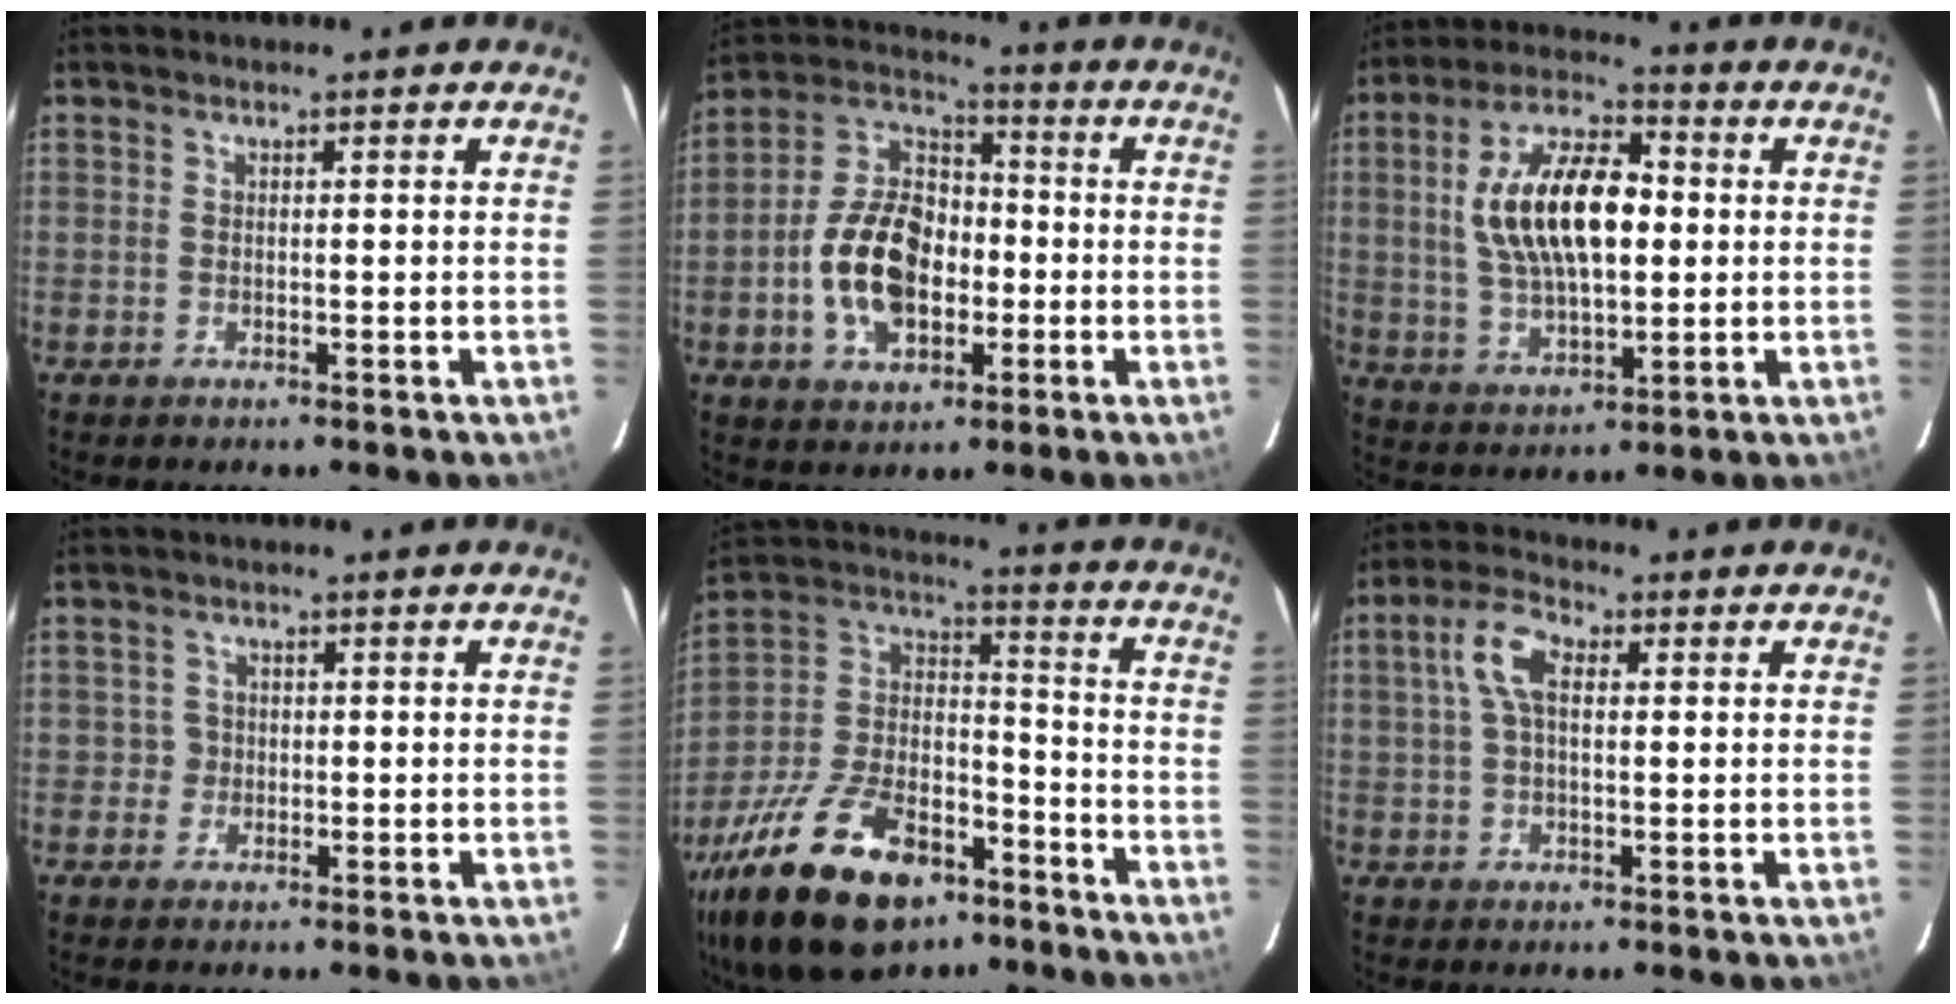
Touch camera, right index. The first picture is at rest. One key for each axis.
{"total": 14.3, "fx": -3.5, "fy": 9.2, "fz": 10.4, "tx": -0.210, "ty": 0.023, "tz": -0.056}
{"total": 16.2, "fx": 1.7, "fy": 7.8, "fz": 14.1, "tx": -0.266, "ty": 0.018, "tz": 0.033}
{"total": 1.8, "fx": -0.4, "fy": 1.7, "fz": -0.4, "tx": 0.013, "ty": 0.011, "tz": -0.005}
{"total": 26.9, "fx": -16.5, "fy": 13.7, "fz": 16.2, "tx": -0.332, "ty": 0.002, "tz": -0.270}
{"total": 6.2, "fx": 1.2, "fy": 3.2, "fz": 5.2, "tx": -0.104, "ty": 0.019, "tz": 0.023}